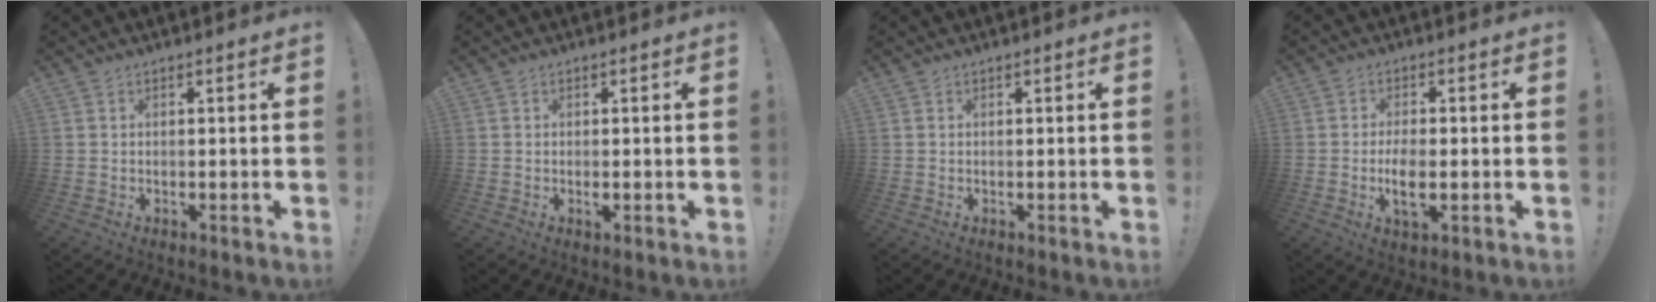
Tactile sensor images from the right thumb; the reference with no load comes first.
{"total": 0.6, "force": [-0.2, 0.3, 0.5], "torque": [-0.003, -0.004, -0.004]}
{"total": 0.0}
{"total": 6.2, "force": [-1.4, 2.4, 5.5], "torque": [-0.096, -0.011, -0.027]}